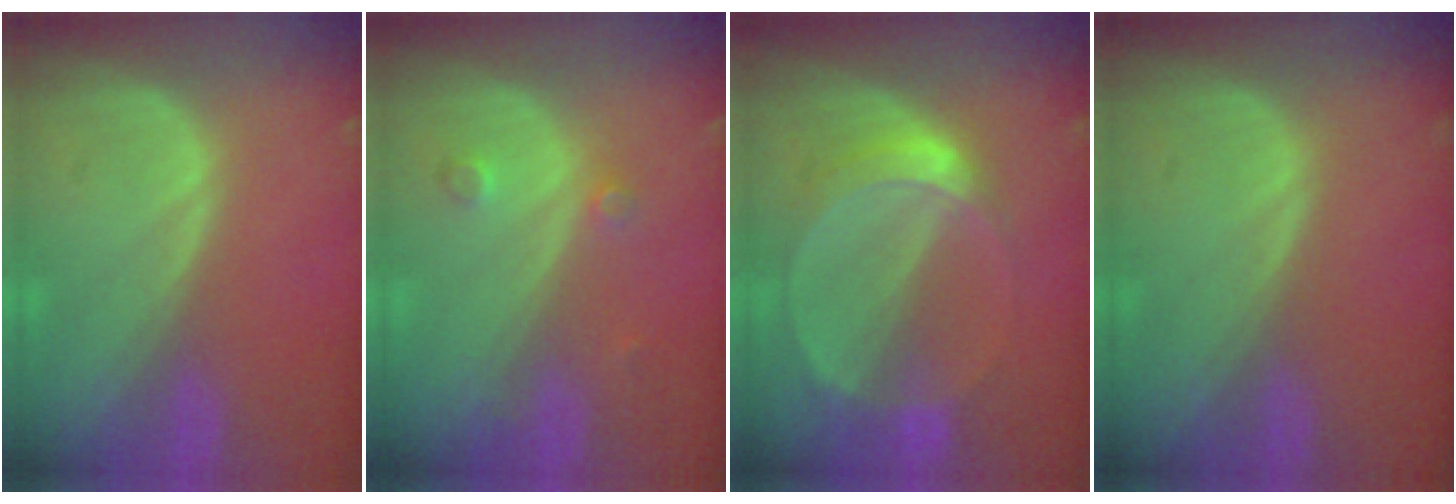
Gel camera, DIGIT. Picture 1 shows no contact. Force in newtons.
{"total": 2.1, "press": 1.8, "slide": 1.1}
{"total": 6.0, "press": 5.5, "slide": 2.4}
{"total": 0.0}